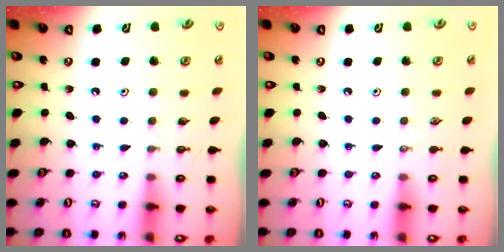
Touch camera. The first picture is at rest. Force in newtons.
{"total": 0.0}